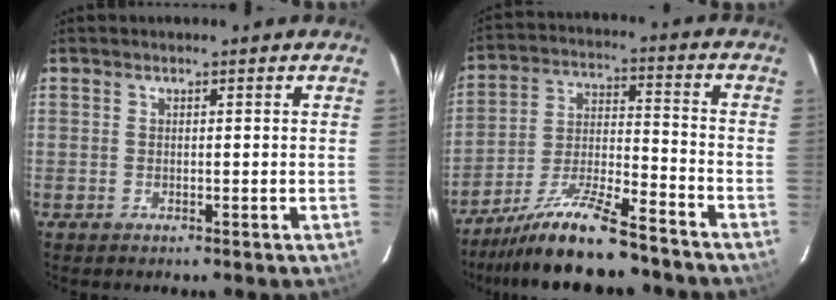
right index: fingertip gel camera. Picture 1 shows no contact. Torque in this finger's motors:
{"motor_torque": [1.24, -0.90, 0.73, 0.10]}